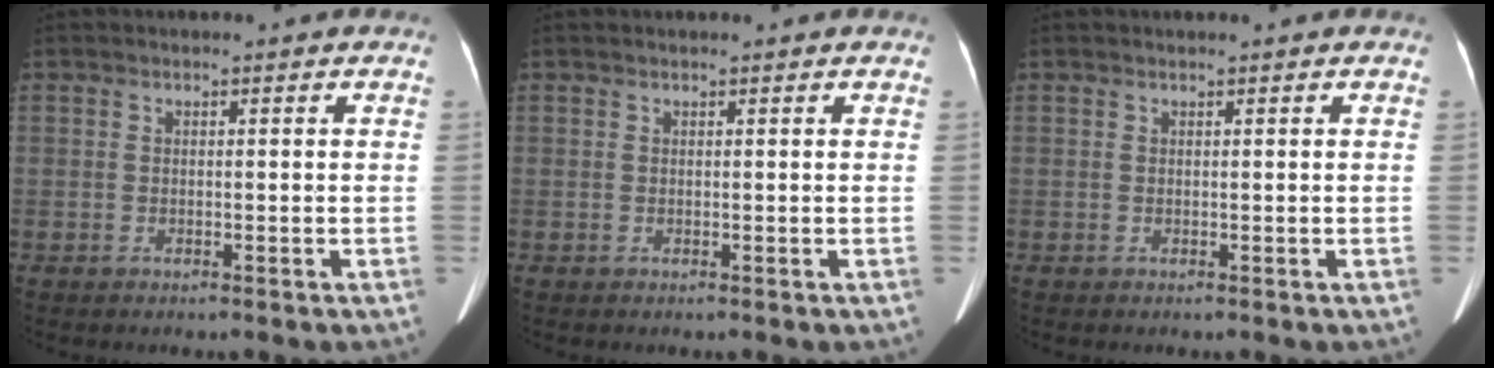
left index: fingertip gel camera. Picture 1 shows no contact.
{"total": 1.2, "force": [1.1, 0.0, 0.4], "torque": [-0.006, 0.020, 0.018]}
{"total": 0.5, "force": [0.5, -0.1, 0.2], "torque": [-0.004, 0.008, 0.012]}